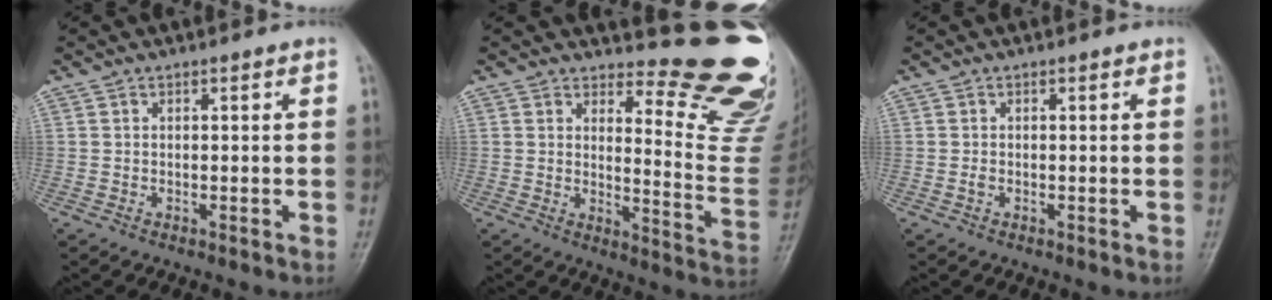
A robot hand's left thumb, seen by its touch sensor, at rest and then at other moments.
{"total": 15.5, "force": [14.2, 3.1, 5.4], "torque": [-0.029, -0.179, 0.161]}
{"total": 0.6, "force": [0.0, 0.4, 0.5], "torque": [-0.007, -0.001, -0.002]}